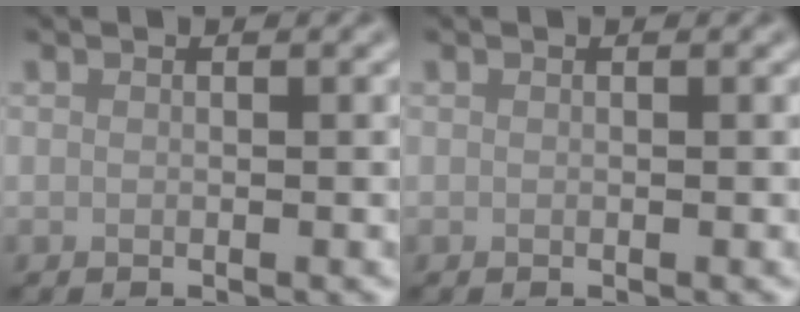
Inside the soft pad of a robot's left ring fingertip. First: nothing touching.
{"total": 0.0}